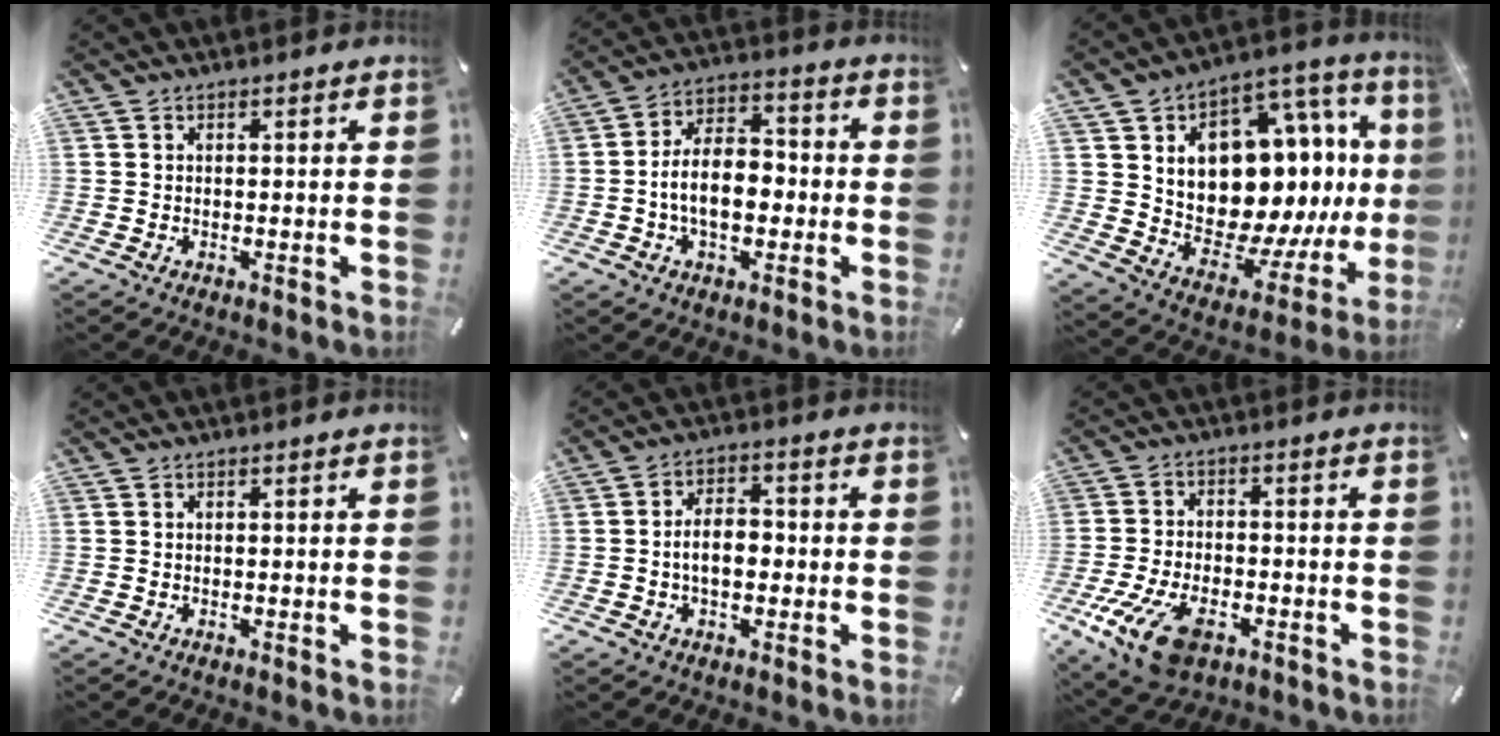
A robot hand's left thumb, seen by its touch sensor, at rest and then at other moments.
{"total": 10.9, "force": [-2.5, 7.1, 7.8], "torque": [-0.143, 0.013, -0.046]}
{"total": 18.4, "force": [4.0, 13.3, 12.1], "torque": [-0.192, -0.057, 0.085]}
{"total": 0.0}
{"total": 6.7, "force": [-1.3, 4.2, 5.0], "torque": [-0.078, 0.006, -0.028]}
{"total": 12.7, "force": [-6.3, 7.1, 8.5], "torque": [-0.184, 0.020, -0.113]}